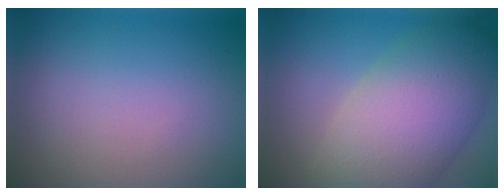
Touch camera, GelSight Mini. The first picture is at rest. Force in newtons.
{"total": 11.1, "press": 11.1, "slide": 0.7}